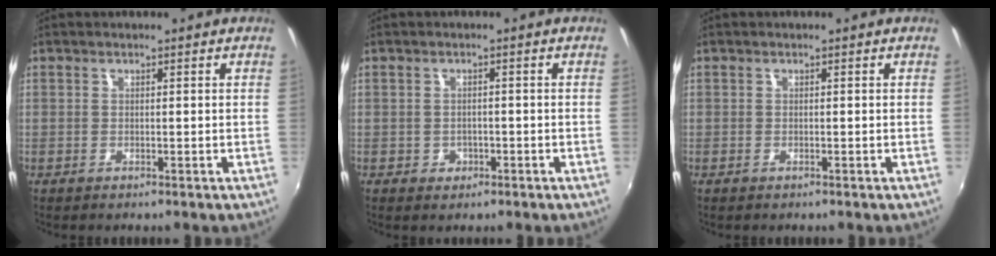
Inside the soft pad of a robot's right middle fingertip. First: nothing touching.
{"total": 2.4, "force": [-0.8, 2.2, 0.7], "torque": [-0.014, -0.001, -0.010]}
{"total": 0.0}